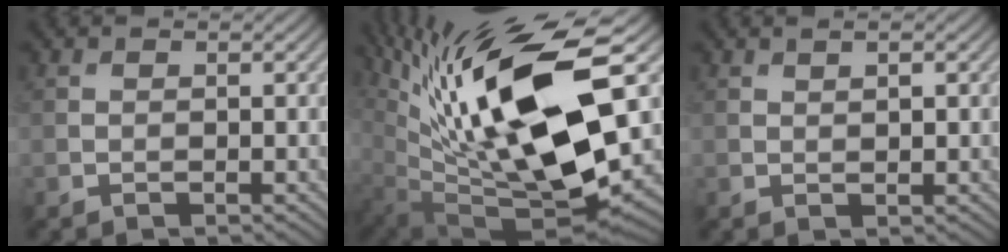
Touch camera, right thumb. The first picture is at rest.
{"total": 18.5, "force": [5.5, 6.9, 16.2], "torque": [-0.307, 0.000, 0.098]}
{"total": 1.3, "force": [0.7, 0.3, 1.1], "torque": [-0.021, 0.002, 0.015]}